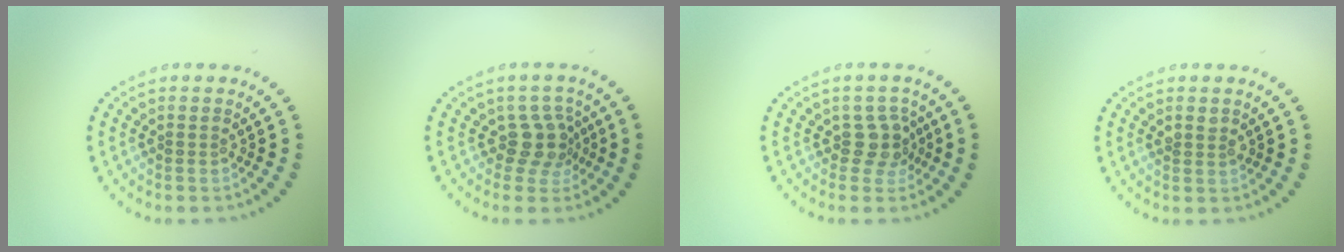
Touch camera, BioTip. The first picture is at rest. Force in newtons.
{"total": 2.6, "press": 2.1, "slide": 1.6}
{"total": 2.3, "press": 1.8, "slide": 1.4}
{"total": 1.1, "press": 1.0, "slide": 0.4}